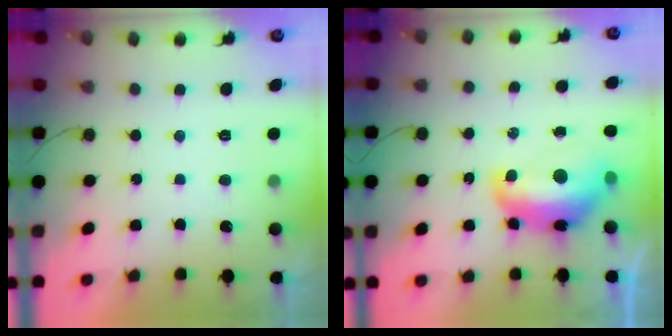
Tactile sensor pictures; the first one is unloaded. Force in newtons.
{"total": 14.1, "press": 14.0, "slide": 1.6}